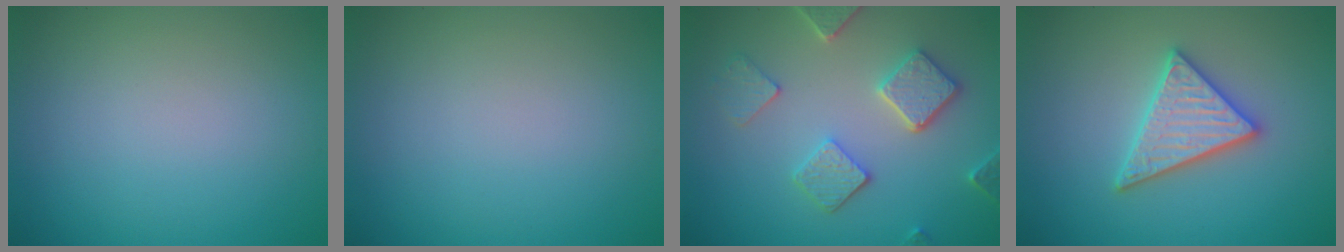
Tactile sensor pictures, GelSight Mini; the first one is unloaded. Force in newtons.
{"total": 0.0}
{"total": 4.3, "press": 3.8, "slide": 1.9}
{"total": 4.4, "press": 4.4, "slide": 0.4}